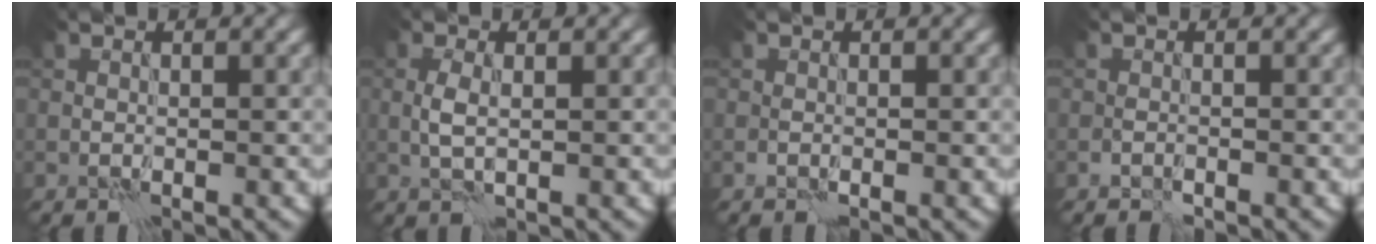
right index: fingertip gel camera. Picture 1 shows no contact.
{"total": 1.5, "force": [0.2, 0.5, 1.4], "torque": [-0.033, 0.002, 0.004]}
{"total": 0.0}
{"total": 0.0}